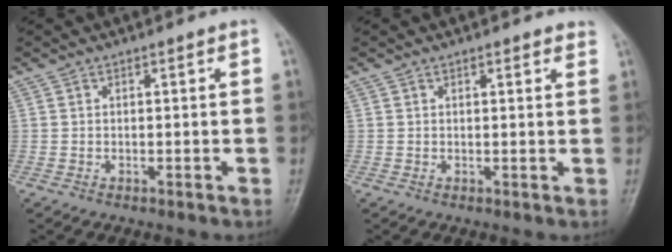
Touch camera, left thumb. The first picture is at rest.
{"total": 2.0, "force": [1.5, 0.7, 1.2], "torque": [-0.006, -0.003, 0.016]}